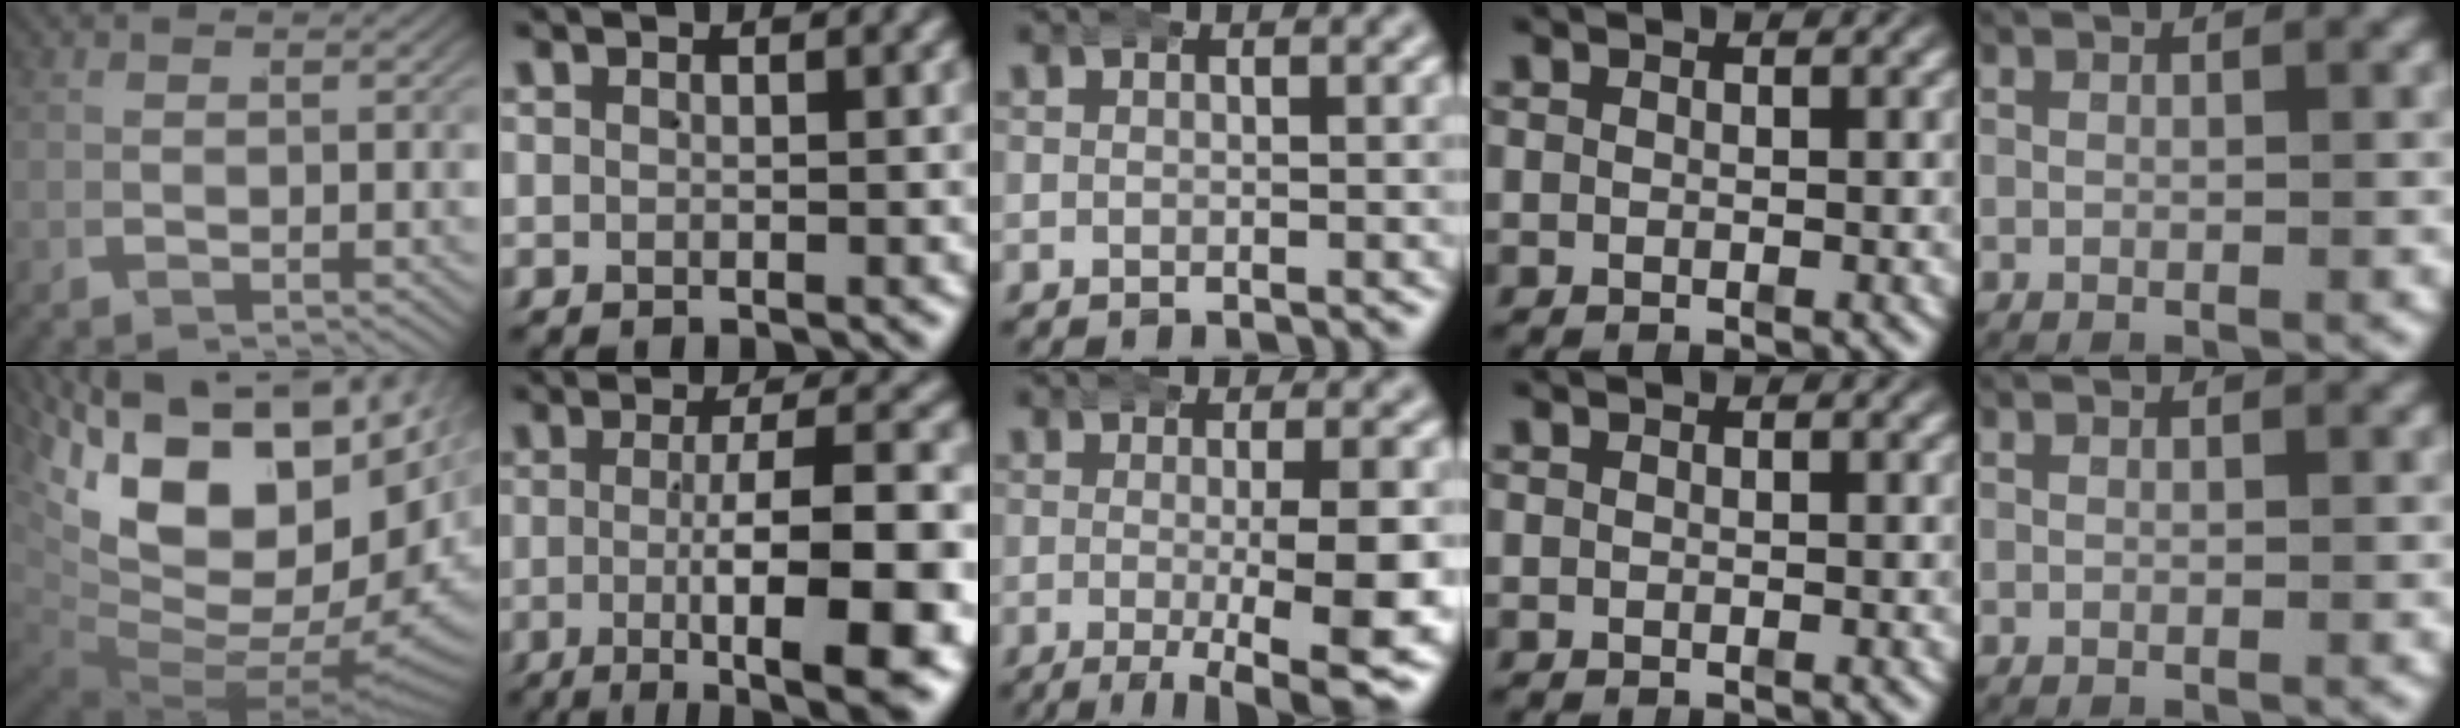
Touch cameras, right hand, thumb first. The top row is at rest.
{"thumb": {"total": 21.7, "force": [1.6, 13.4, 17.0], "torque": [-0.320, -0.055, 0.058]}, "index": {"total": 10.2, "force": [-3.5, 1.7, 9.5], "torque": [-0.128, -0.002, -0.051]}, "middle": {"total": 9.1, "force": [-4.3, 2.1, 7.8], "torque": [-0.108, -0.021, -0.057]}}